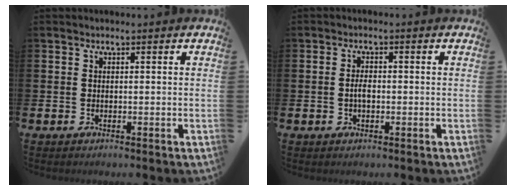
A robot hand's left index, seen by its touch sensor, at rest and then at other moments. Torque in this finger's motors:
{"motor_torque": [0.24, 0.18, 0.03, 0.07]}